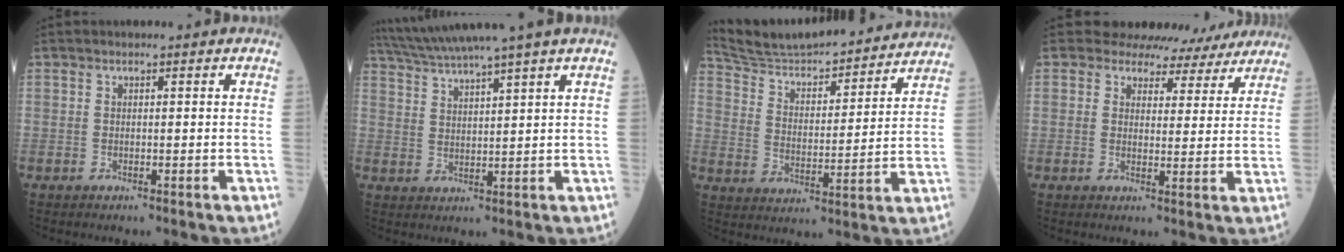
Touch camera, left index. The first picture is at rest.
{"total": 9.8, "force": [8.3, -2.4, 4.6], "torque": [-0.083, 0.012, 0.140]}
{"total": 22.0, "force": [20.6, 3.4, 6.8], "torque": [-0.113, 0.002, 0.303]}
{"total": 10.1, "force": [9.3, 3.9, 0.0], "torque": [0.029, -0.005, 0.092]}